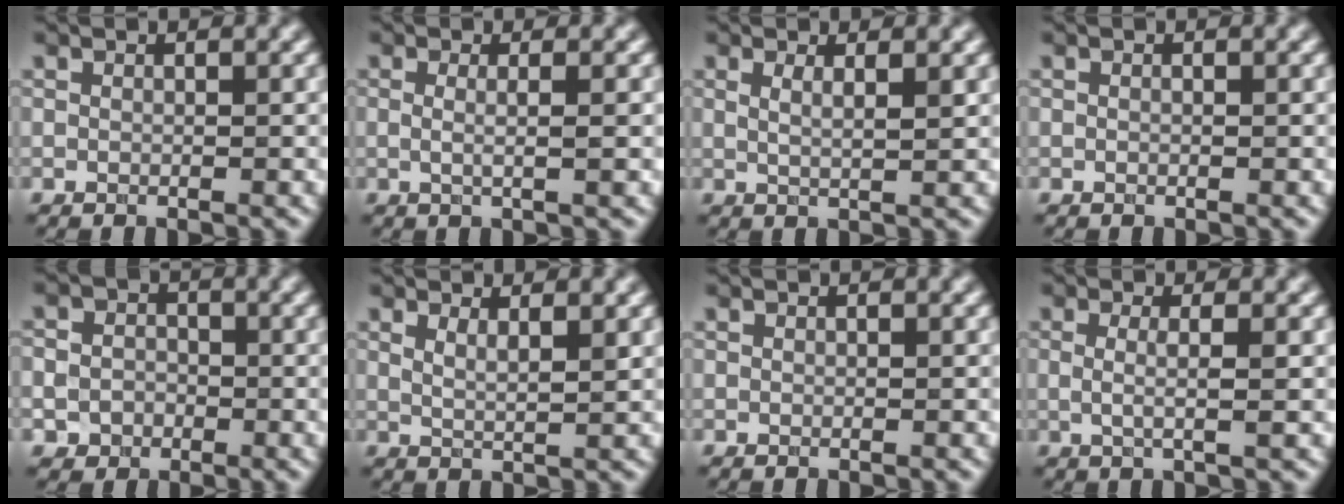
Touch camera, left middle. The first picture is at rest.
{"total": 2.2, "force": [0.1, 0.7, 2.1], "torque": [-0.030, -0.007, -0.009]}
{"total": 2.1, "force": [1.0, 0.7, 1.7], "torque": [-0.019, -0.001, 0.012]}
{"total": 0.0}
{"total": 3.6, "force": [-0.9, 3.2, 1.4], "torque": [0.004, 0.004, -0.030]}
{"total": 2.2, "force": [1.3, 0.7, 1.7], "torque": [-0.019, -0.004, 0.020]}
{"total": 0.0}
{"total": 2.4, "force": [0.0, 0.6, 2.3], "torque": [-0.042, -0.004, -0.003]}